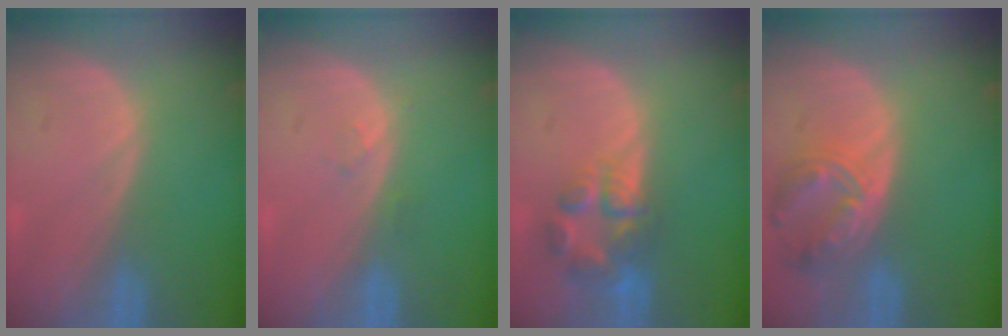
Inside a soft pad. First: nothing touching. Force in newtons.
{"total": 1.1, "press": 1.0, "slide": 0.1}
{"total": 6.9, "press": 5.9, "slide": 3.6}
{"total": 8.0, "press": 7.0, "slide": 3.9}